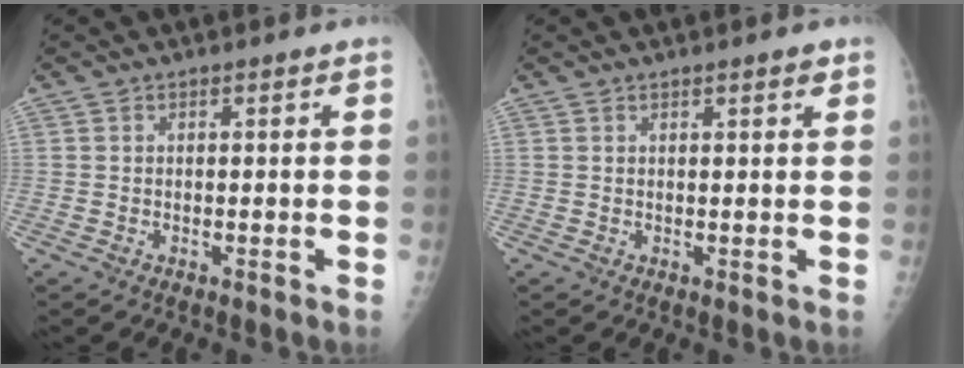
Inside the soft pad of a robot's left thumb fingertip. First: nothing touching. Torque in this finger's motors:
{"motor_torque": [-0.19, -0.01, -0.10, -0.03, 0.03]}